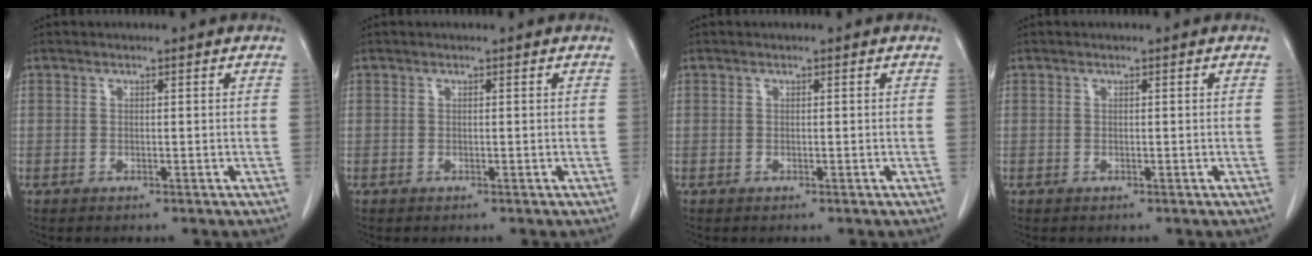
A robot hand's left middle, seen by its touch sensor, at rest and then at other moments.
{"total": 0.0}
{"total": 0.0}
{"total": 0.0}